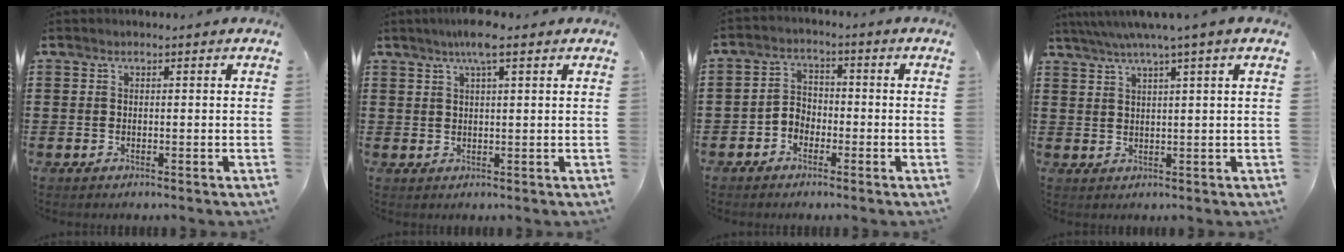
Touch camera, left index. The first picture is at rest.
{"total": 4.4, "force": [2.7, 0.4, 3.4], "torque": [-0.072, 0.007, 0.045]}
{"total": 3.3, "force": [-2.5, 2.0, 0.5], "torque": [-0.019, 0.008, -0.057]}
{"total": 3.9, "force": [2.5, -0.6, 2.9], "torque": [-0.062, -0.002, 0.041]}